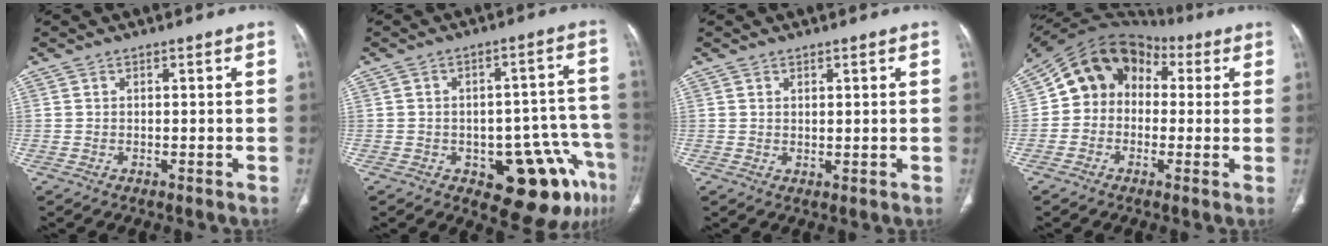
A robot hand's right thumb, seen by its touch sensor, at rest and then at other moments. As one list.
[{"total": 14.7, "force": [-7.1, 6.6, 11.0], "torque": [-0.088, 0.049, -0.081]}, {"total": 0.9, "force": [0.7, 0.3, 0.5], "torque": [-0.002, -0.006, 0.012]}, {"total": 12.3, "force": [1.5, 10.3, 6.5], "torque": [-0.083, 0.043, 0.014]}]